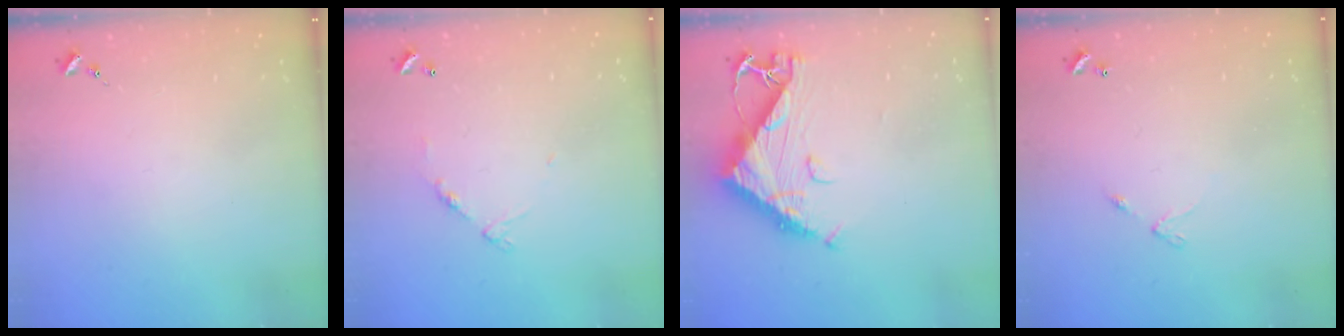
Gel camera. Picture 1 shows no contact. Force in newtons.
{"total": 6.7, "press": 6.6, "slide": 0.5}
{"total": 10.6, "press": 10.5, "slide": 1.1}
{"total": 4.2, "press": 4.2, "slide": 0.4}